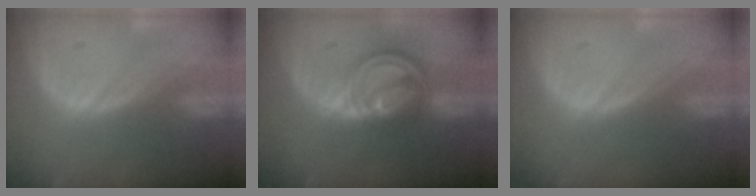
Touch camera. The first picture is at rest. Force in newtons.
{"total": 8.1, "press": 6.9, "slide": 4.3}
{"total": 0.0}